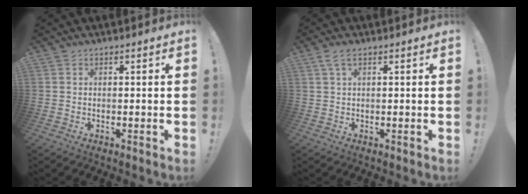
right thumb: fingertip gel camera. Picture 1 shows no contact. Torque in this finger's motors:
{"motor_torque": [-0.45, 0.52, 0.23, 0.15, 0.00]}